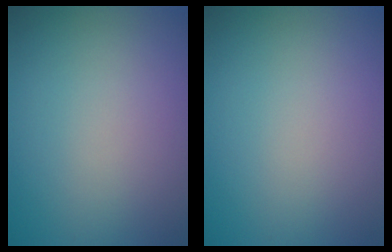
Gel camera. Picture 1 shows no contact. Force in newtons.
{"total": 0.0}